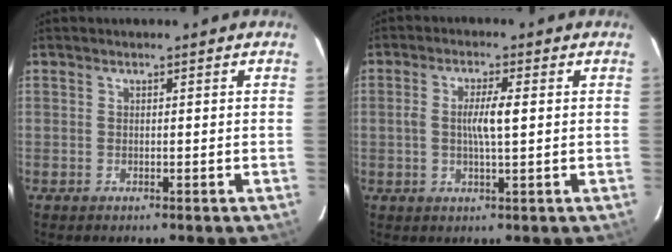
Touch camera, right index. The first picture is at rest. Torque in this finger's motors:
{"motor_torque": [0.14, -0.05, 0.30, 0.07]}